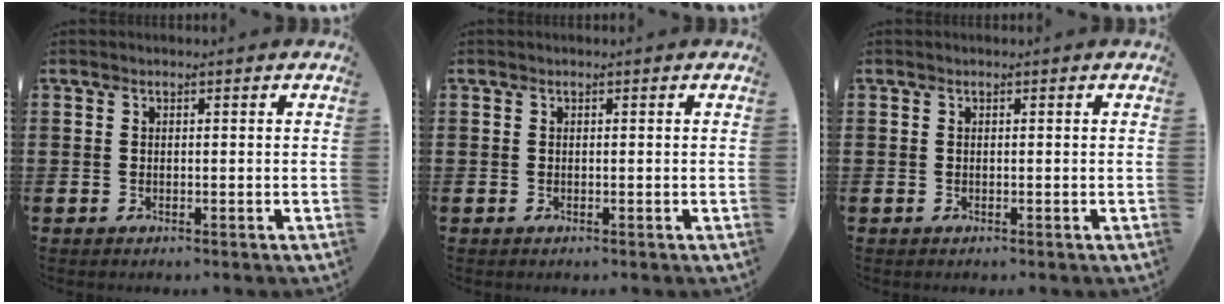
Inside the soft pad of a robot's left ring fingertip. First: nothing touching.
{"total": 0.0}
{"total": 0.0}